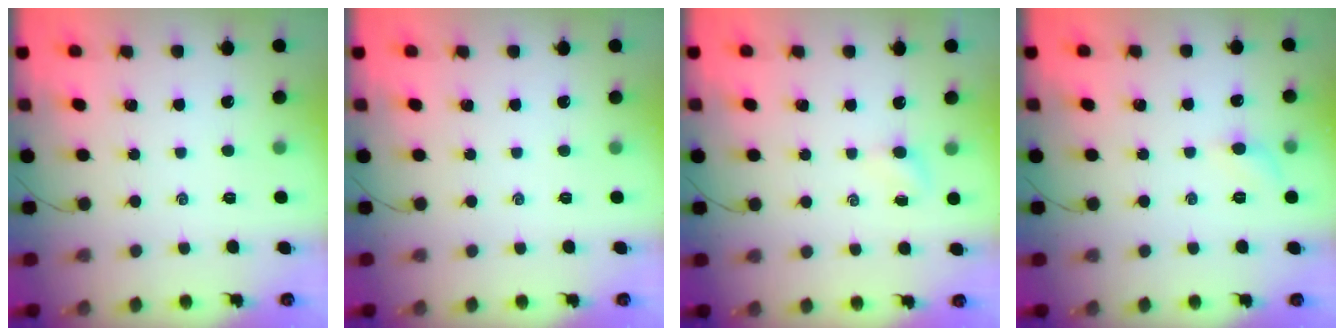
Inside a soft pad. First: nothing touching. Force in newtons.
{"total": 0.0}
{"total": 2.9, "press": 2.7, "slide": 1.1}
{"total": 5.3, "press": 5.0, "slide": 1.8}